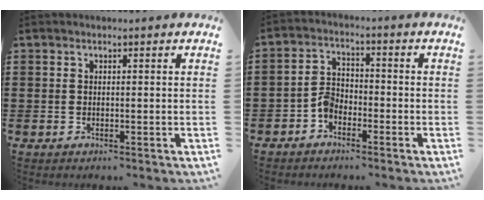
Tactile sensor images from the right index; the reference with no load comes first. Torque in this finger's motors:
{"motor_torque": [2.14, 0.00, 0.41, 0.08]}